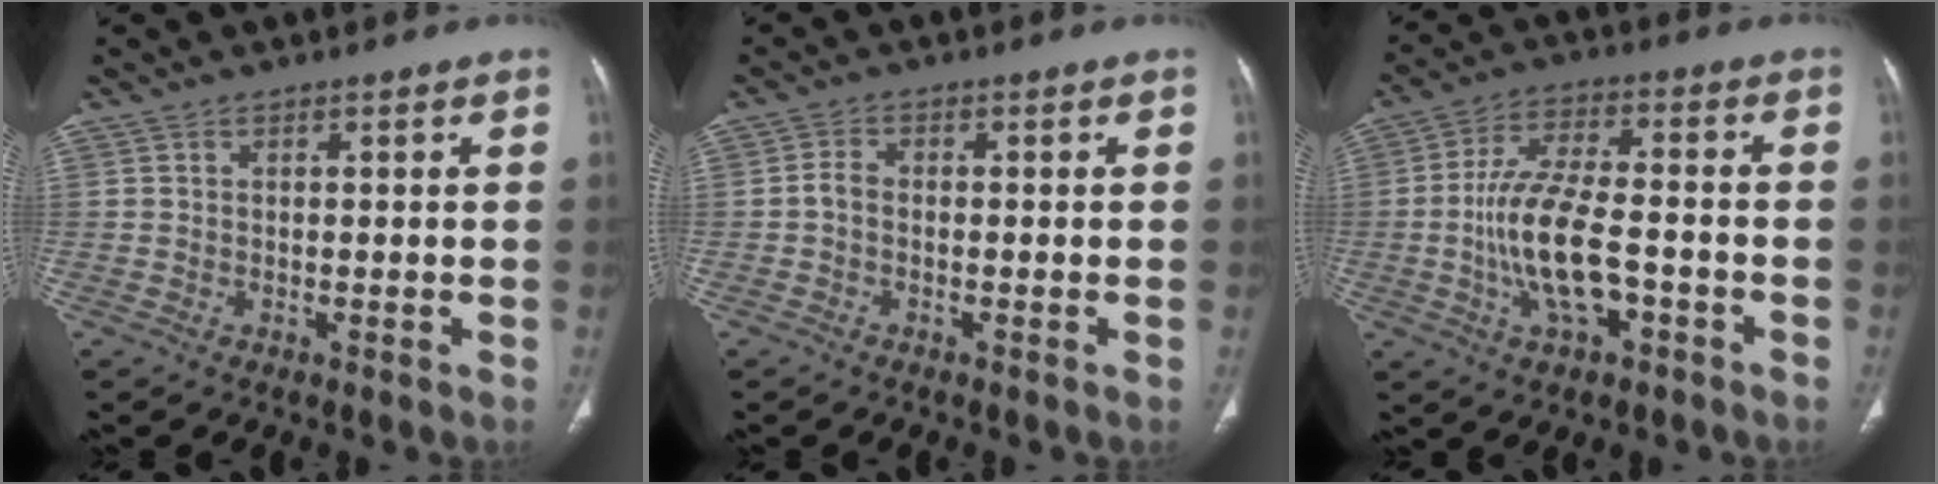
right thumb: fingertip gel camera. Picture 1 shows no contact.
{"total": 1.9, "force": [-0.6, 1.3, 1.4], "torque": [-0.026, 0.005, -0.017]}
{"total": 12.5, "force": [-3.3, 5.6, 10.7], "torque": [-0.209, 0.024, -0.061]}